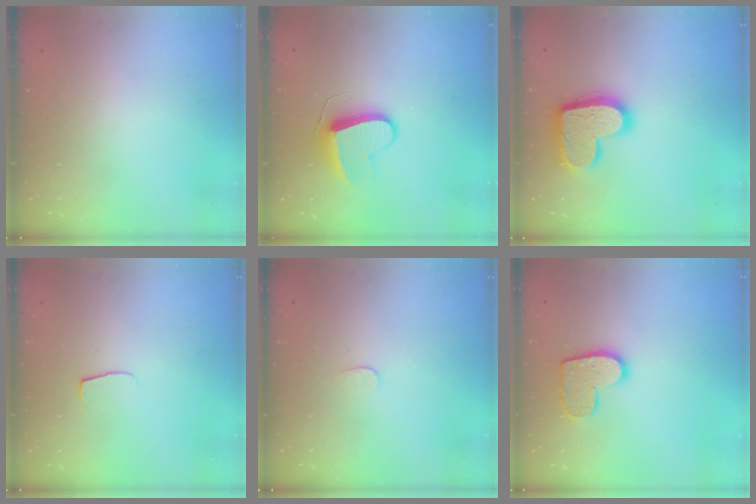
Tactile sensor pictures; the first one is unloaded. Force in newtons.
{"total": 9.4, "press": 9.4, "slide": 0.4}
{"total": 17.4, "press": 17.4, "slide": 0.9}
{"total": 4.2, "press": 4.1, "slide": 0.5}
{"total": 2.6, "press": 2.6, "slide": 0.2}
{"total": 11.2, "press": 11.2, "slide": 0.7}